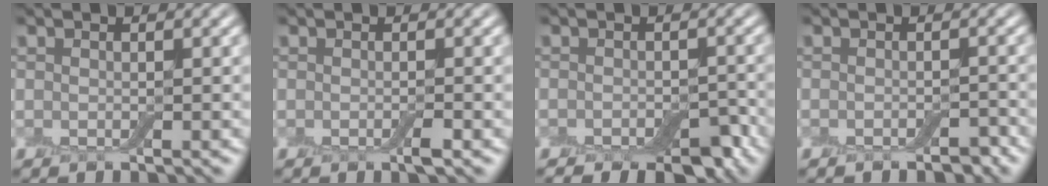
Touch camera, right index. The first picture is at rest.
{"total": 1.2, "force": [-0.7, 0.2, 1.0], "torque": [-0.020, -0.005, -0.011]}
{"total": 4.5, "force": [-3.5, 2.0, 2.2], "torque": [-0.022, -0.007, -0.059]}
{"total": 1.9, "force": [-1.7, 0.7, 0.7], "torque": [-0.009, -0.004, -0.026]}